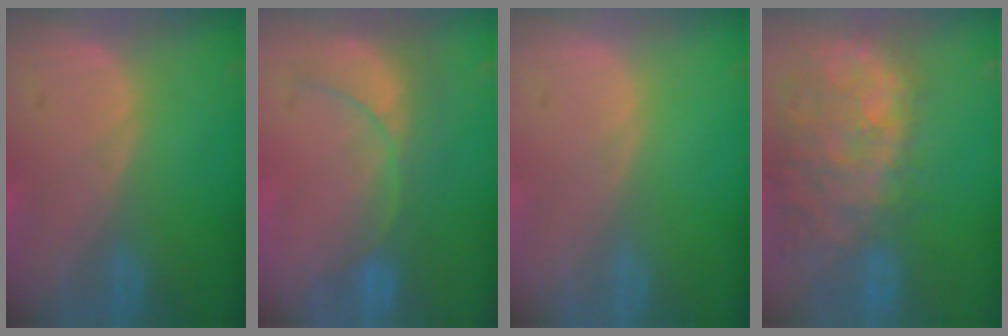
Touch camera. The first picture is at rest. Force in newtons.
{"total": 8.6, "press": 7.7, "slide": 3.7}
{"total": 0.0}
{"total": 13.5, "press": 11.6, "slide": 6.8}